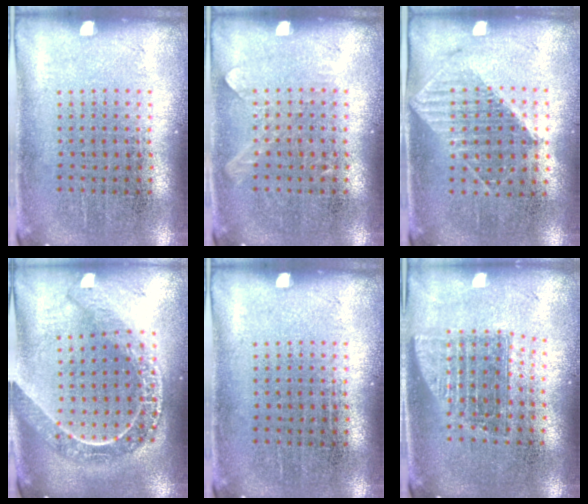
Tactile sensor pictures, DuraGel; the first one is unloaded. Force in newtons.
{"total": 0.8, "press": 0.8, "slide": 0.2}
{"total": 1.1, "press": 1.0, "slide": 0.3}
{"total": 2.2, "press": 1.8, "slide": 1.2}
{"total": 0.0}
{"total": 1.4, "press": 1.2, "slide": 0.8}